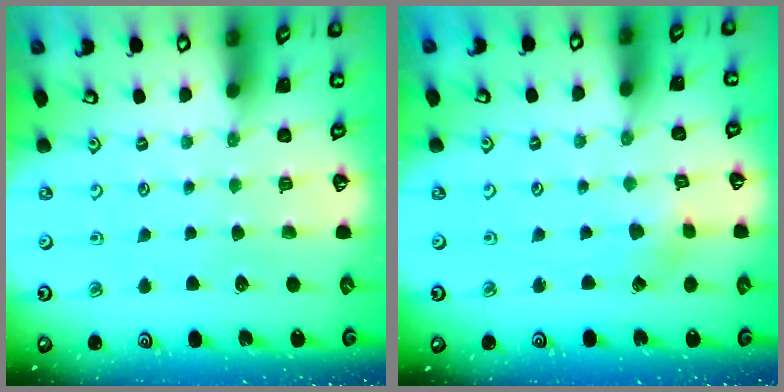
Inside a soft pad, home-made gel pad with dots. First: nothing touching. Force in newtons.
{"total": 2.0, "press": 1.9, "slide": 0.3}